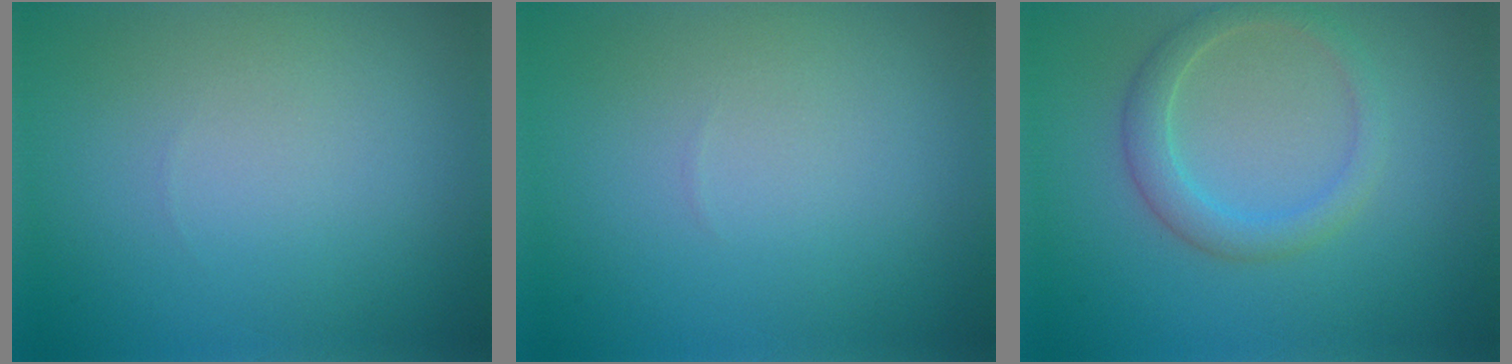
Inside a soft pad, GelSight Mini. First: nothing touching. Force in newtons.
{"total": 0.0}
{"total": 2.7, "press": 2.7, "slide": 0.2}